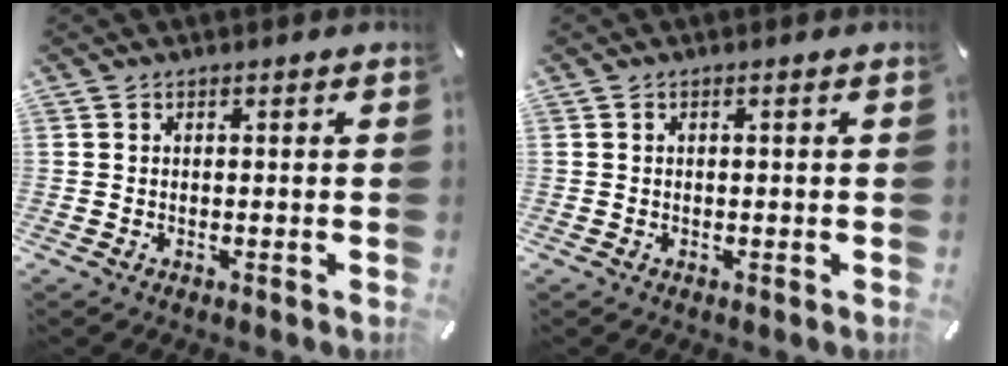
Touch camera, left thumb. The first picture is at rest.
{"total": 0.7, "force": [0.0, 0.0, 0.7], "torque": [-0.011, -0.002, 0.000]}